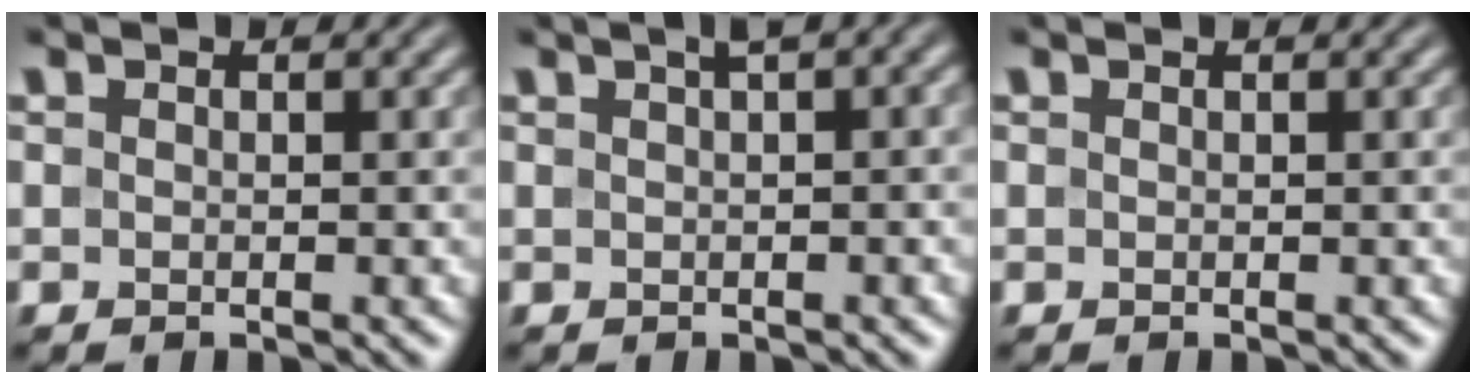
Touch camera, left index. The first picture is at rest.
{"total": 3.4, "force": [1.1, 1.1, 3.0], "torque": [-0.028, 0.016, 0.013]}
{"total": 0.0}